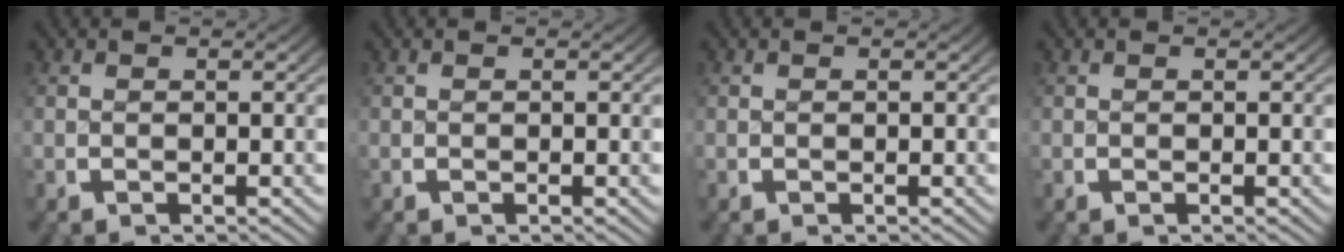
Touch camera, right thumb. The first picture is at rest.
{"total": 0.0}
{"total": 0.0}
{"total": 0.0}